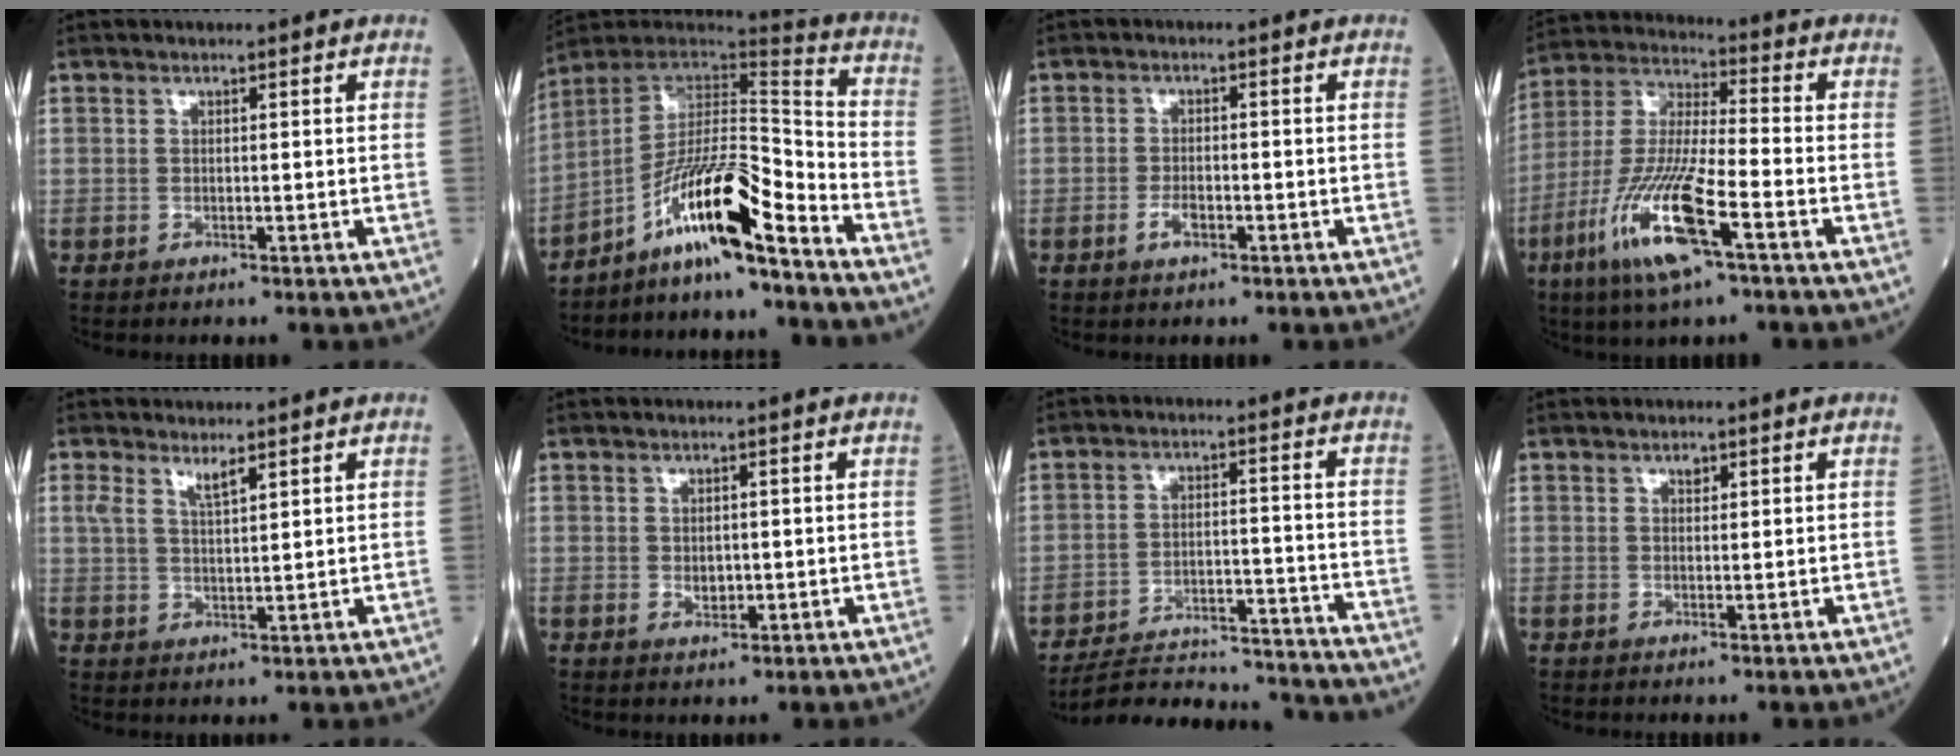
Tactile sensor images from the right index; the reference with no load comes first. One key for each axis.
{"total": 13.8, "fx": -9.2, "fy": 1.3, "fz": 10.1, "tx": -0.179, "ty": 0.019, "tz": -0.162}
{"total": 2.3, "fx": -1.2, "fy": 1.0, "fz": 1.8, "tx": -0.034, "ty": 0.002, "tz": -0.021}
{"total": 14.7, "fx": -6.7, "fy": 1.8, "fz": 12.9, "tx": -0.271, "ty": -0.020, "tz": -0.128}
{"total": 3.0, "fx": 2.1, "fy": 0.5, "fz": 2.0, "tx": -0.043, "ty": 0.002, "tz": 0.043}
{"total": 1.8, "fx": 0.0, "fy": 1.3, "fz": 1.3, "tx": -0.016, "ty": -0.001, "tz": 0.004}
{"total": 20.3, "fx": -19.6, "fy": 1.4, "fz": 5.3, "tx": -0.074, "ty": -0.009, "tz": -0.269}
{"total": 0.9, "fx": 0.5, "fy": 0.5, "fz": 0.5, "tx": -0.008, "ty": -0.002, "tz": 0.008}